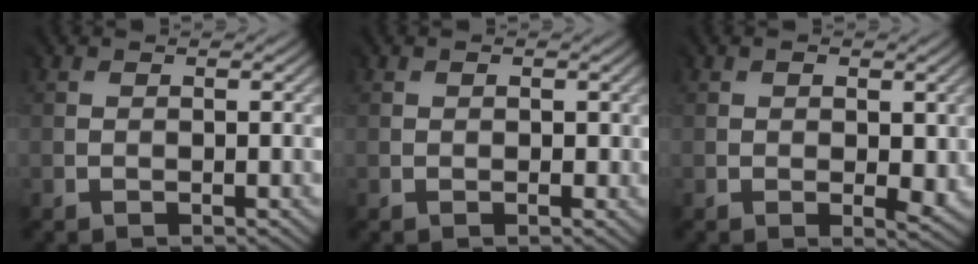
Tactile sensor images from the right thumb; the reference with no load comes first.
{"total": 1.0, "force": [0.1, 0.8, 0.6], "torque": [-0.010, -0.001, 0.004]}
{"total": 3.3, "force": [0.1, 2.2, 2.5], "torque": [-0.035, -0.008, 0.010]}